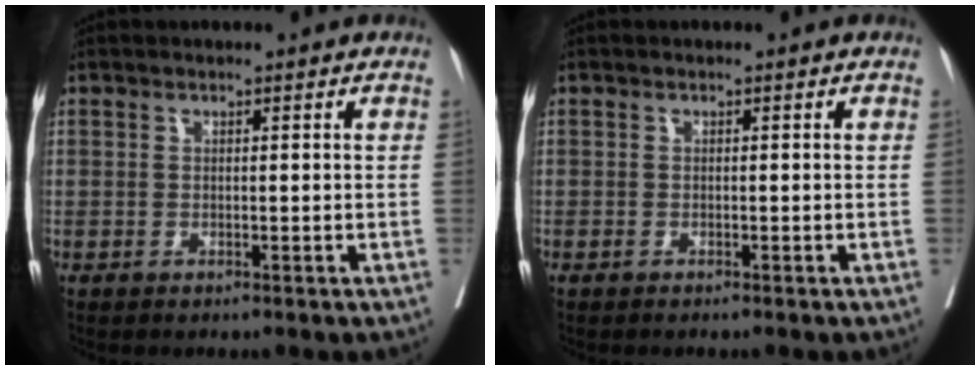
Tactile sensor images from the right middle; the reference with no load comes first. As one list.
[{"total": 0.7, "force": [-0.5, 0.1, 0.5], "torque": [-0.007, -0.001, -0.007]}]